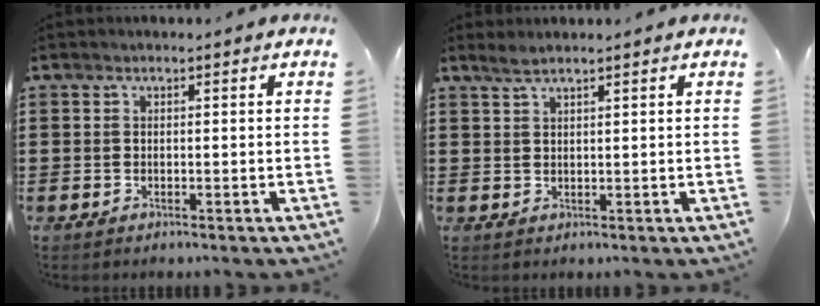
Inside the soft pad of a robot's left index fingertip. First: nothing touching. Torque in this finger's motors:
{"motor_torque": [0.03, 0.02, 0.00, 0.02]}